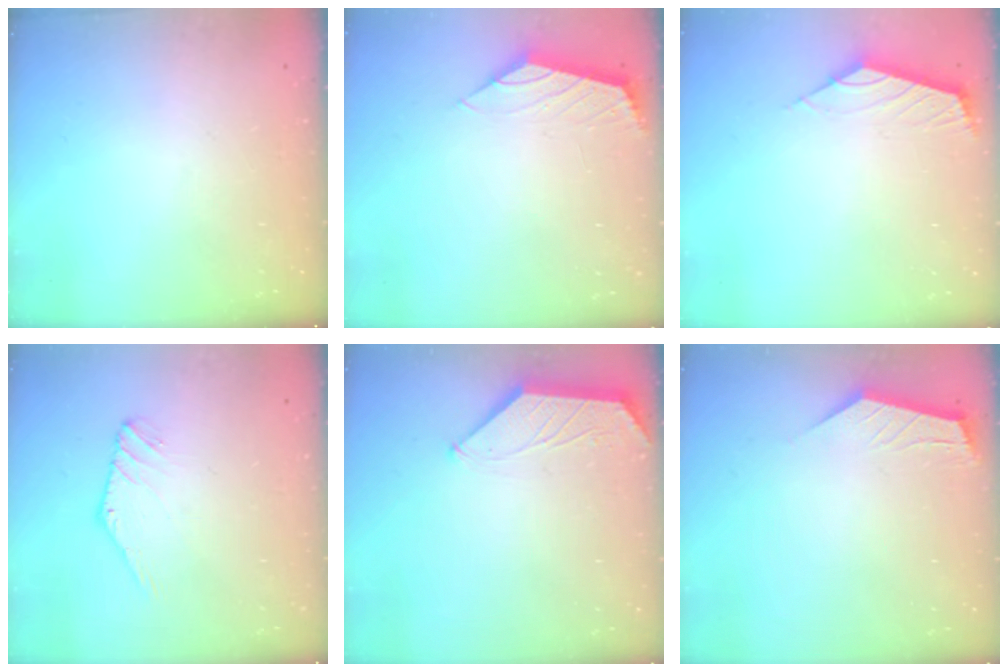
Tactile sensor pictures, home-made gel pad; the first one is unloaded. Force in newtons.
{"total": 0.9, "press": 0.9, "slide": 0.3}
{"total": 2.4, "press": 2.3, "slide": 0.6}
{"total": 1.3, "press": 1.3, "slide": 0.1}
{"total": 0.7, "press": 0.6, "slide": 0.3}
{"total": 1.7, "press": 1.7, "slide": 0.1}